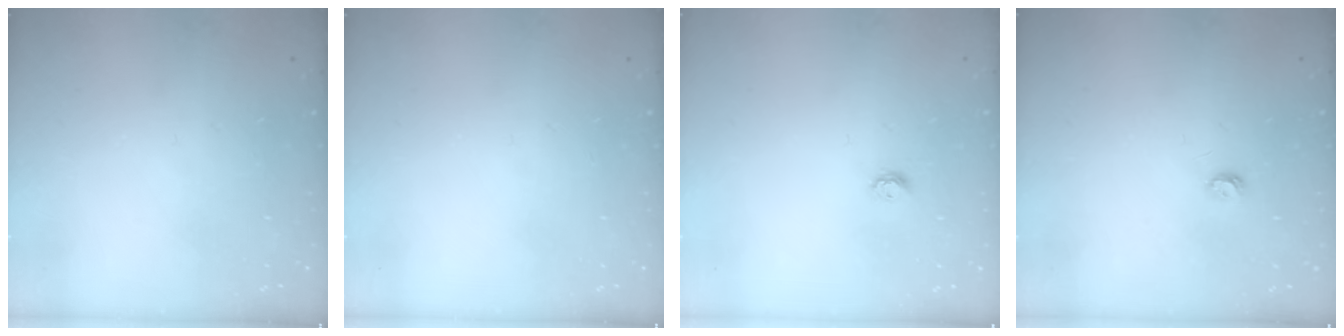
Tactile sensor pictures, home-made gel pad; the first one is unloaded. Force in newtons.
{"total": 0.0}
{"total": 4.2, "press": 4.1, "slide": 0.4}
{"total": 3.4, "press": 3.4, "slide": 0.5}